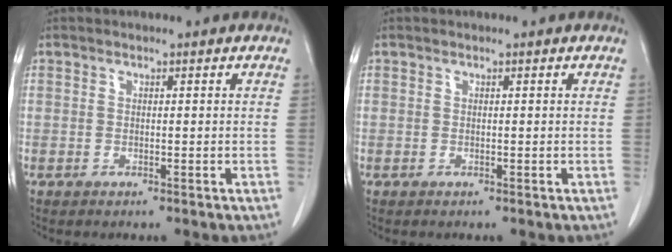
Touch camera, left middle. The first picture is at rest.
{"total": 0.0}